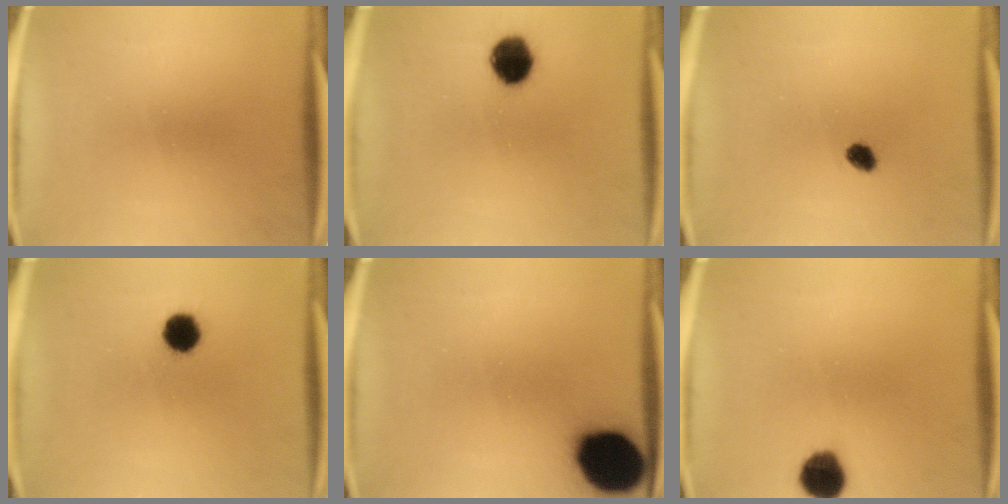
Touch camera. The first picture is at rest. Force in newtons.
{"total": 8.3}
{"total": 2.2}
{"total": 5.9}
{"total": 17.6}
{"total": 7.2}